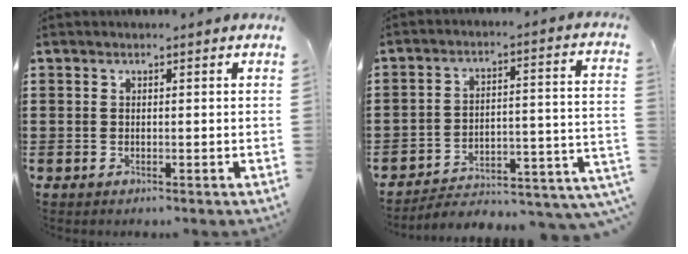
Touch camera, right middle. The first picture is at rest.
{"total": 2.9, "force": [-2.5, 0.7, 1.2], "torque": [-0.030, -0.020, -0.059]}